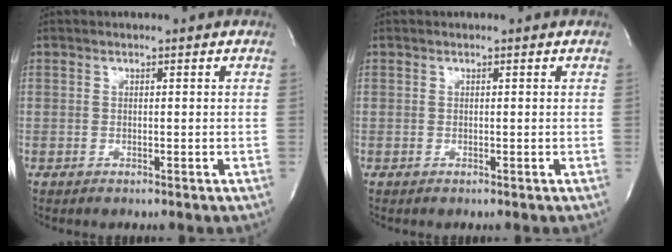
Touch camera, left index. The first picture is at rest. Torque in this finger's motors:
{"motor_torque": [0.00, 0.00, 0.00, 0.00]}